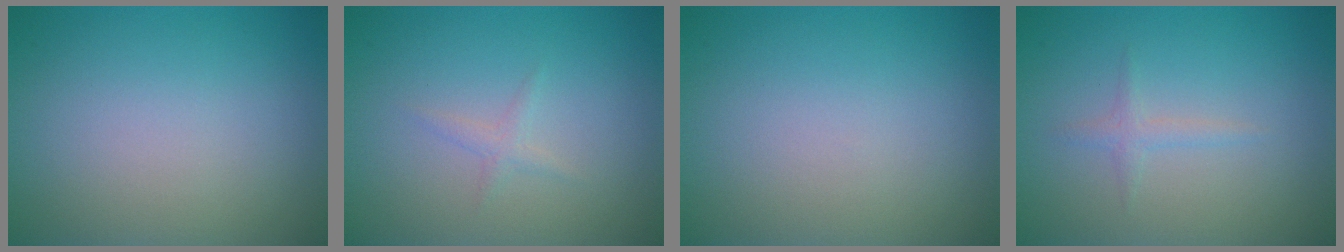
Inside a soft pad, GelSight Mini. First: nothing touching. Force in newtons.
{"total": 0.9, "press": 0.9, "slide": 0.1}
{"total": 0.0}
{"total": 1.0, "press": 1.0, "slide": 0.1}